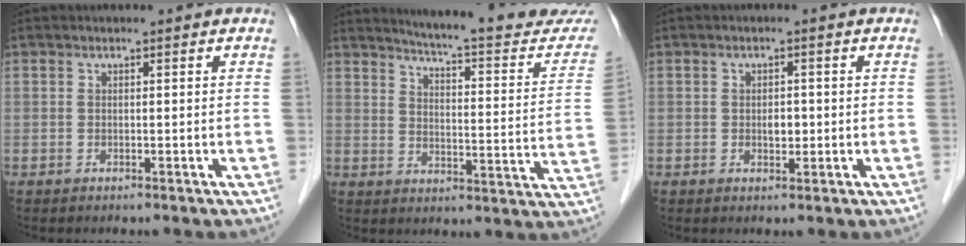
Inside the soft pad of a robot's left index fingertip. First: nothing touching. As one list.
[{"total": 20.9, "force": [19.7, 1.2, 7.0], "torque": [-0.091, -0.085, 0.234]}, {"total": 1.9, "force": [-0.2, 1.1, 1.5], "torque": [-0.024, 0.001, -0.001]}]